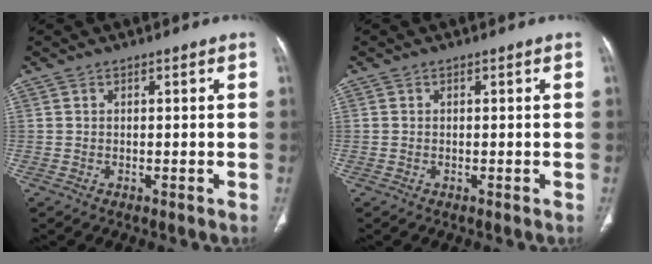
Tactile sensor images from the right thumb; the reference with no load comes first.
{"total": 0.0}